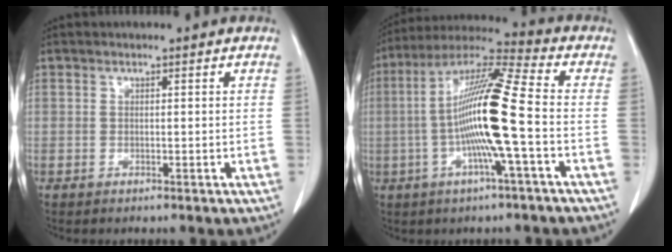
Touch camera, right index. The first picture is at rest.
{"total": 14.7, "force": [-2.1, -0.3, 14.5], "torque": [-0.276, 0.007, -0.051]}